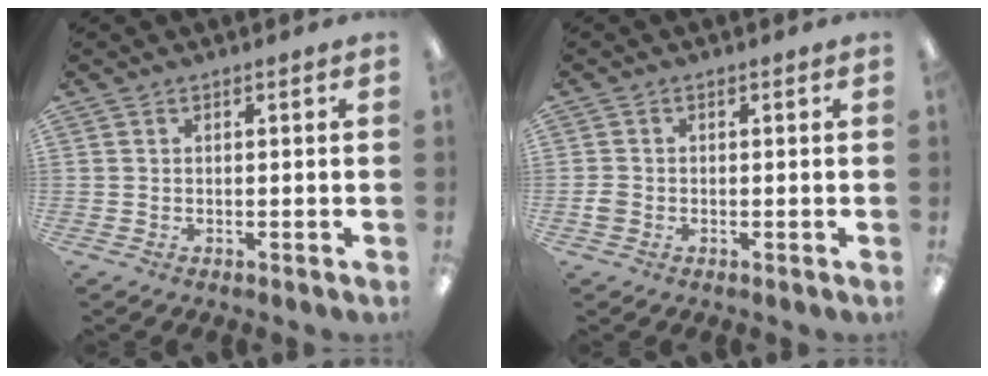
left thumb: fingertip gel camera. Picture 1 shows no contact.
{"total": 1.7, "force": [-0.5, 1.5, 0.8], "torque": [-0.013, 0.004, -0.009]}